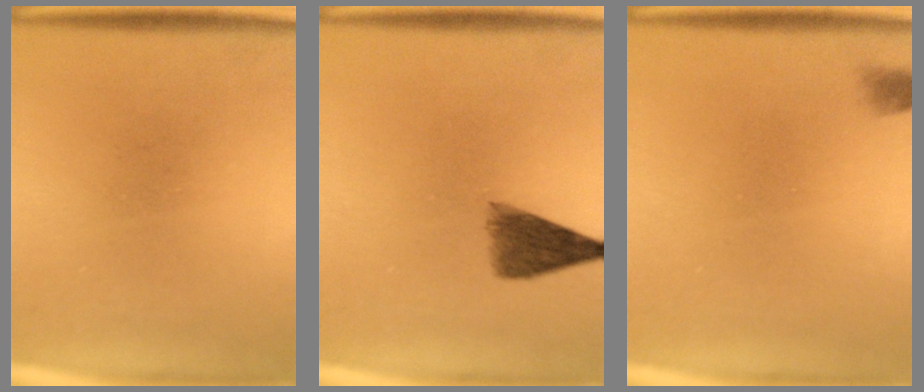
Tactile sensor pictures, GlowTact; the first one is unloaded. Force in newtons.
{"total": 5.1}
{"total": 1.1}